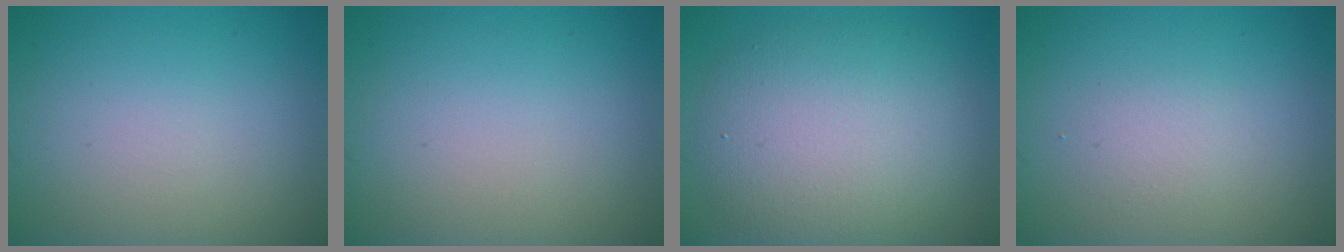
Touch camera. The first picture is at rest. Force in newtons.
{"total": 0.0}
{"total": 8.0, "press": 8.0, "slide": 0.4}
{"total": 1.3, "press": 1.3, "slide": 0.1}